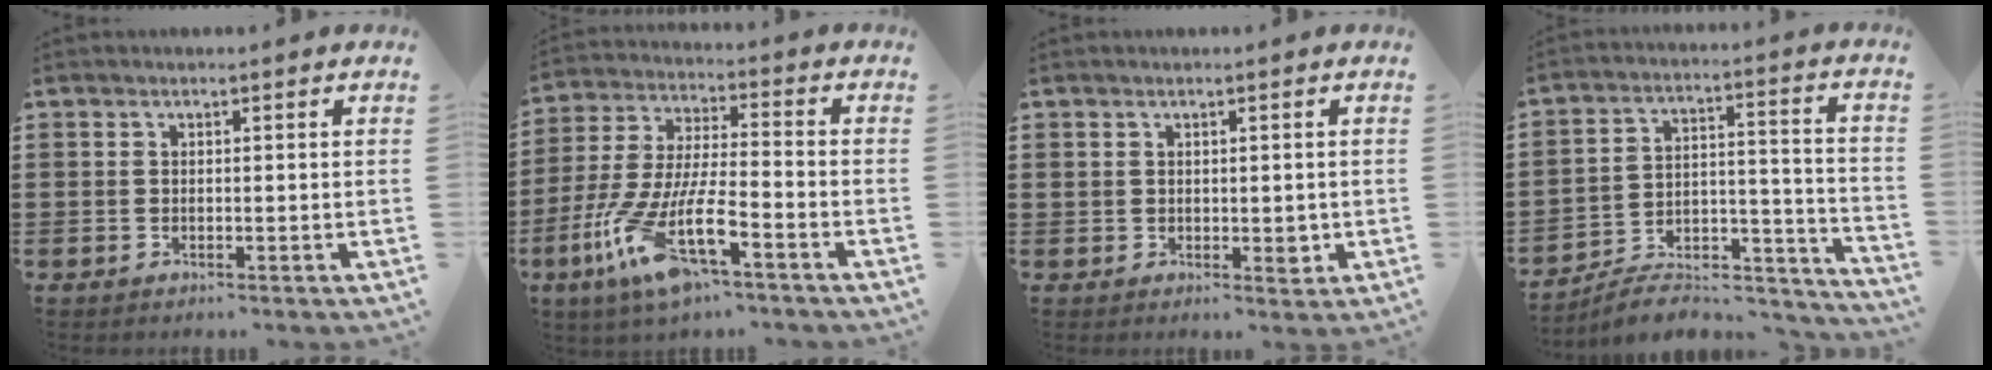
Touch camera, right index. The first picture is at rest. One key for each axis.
{"total": 12.8, "fx": -7.5, "fy": 2.3, "fz": 10.1, "tx": -0.235, "ty": -0.016, "tz": -0.148}
{"total": 2.3, "fx": 0.0, "fy": 1.3, "fz": 1.9, "tx": -0.034, "ty": 0.003, "tz": 0.001}
{"total": 7.0, "fx": -6.0, "fy": 2.5, "fz": 2.6, "tx": -0.040, "ty": 0.012, "tz": -0.114}